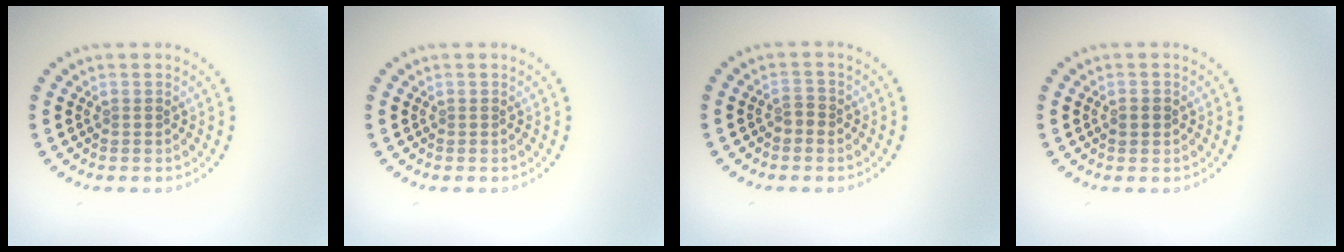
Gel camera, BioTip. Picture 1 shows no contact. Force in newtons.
{"total": 0.0}
{"total": 1.2, "press": 1.1, "slide": 0.5}
{"total": 1.3, "press": 1.3, "slide": 0.2}